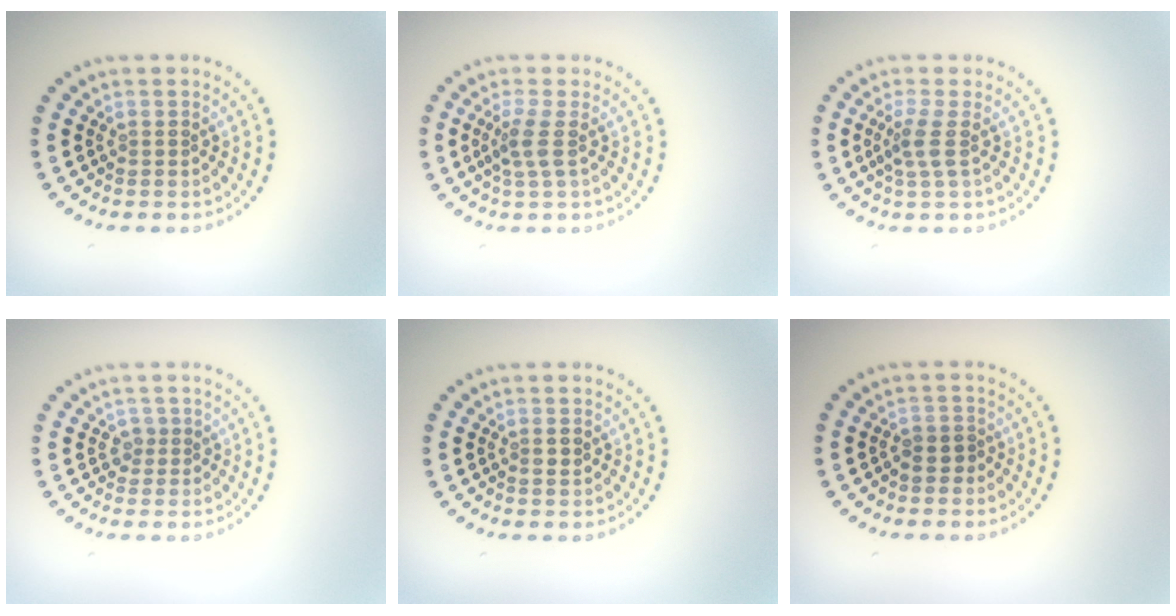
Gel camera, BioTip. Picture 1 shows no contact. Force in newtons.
{"total": 1.9, "press": 1.4, "slide": 1.3}
{"total": 2.1, "press": 1.6, "slide": 1.3}
{"total": 1.0, "press": 0.8, "slide": 0.6}
{"total": 1.0, "press": 1.0, "slide": 0.2}
{"total": 1.4, "press": 1.2, "slide": 0.6}